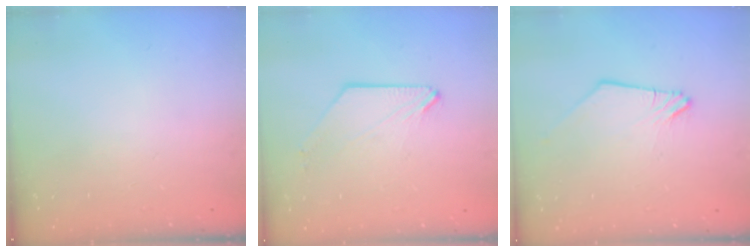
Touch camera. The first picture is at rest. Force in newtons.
{"total": 0.7, "press": 0.7, "slide": 0.1}
{"total": 0.0}